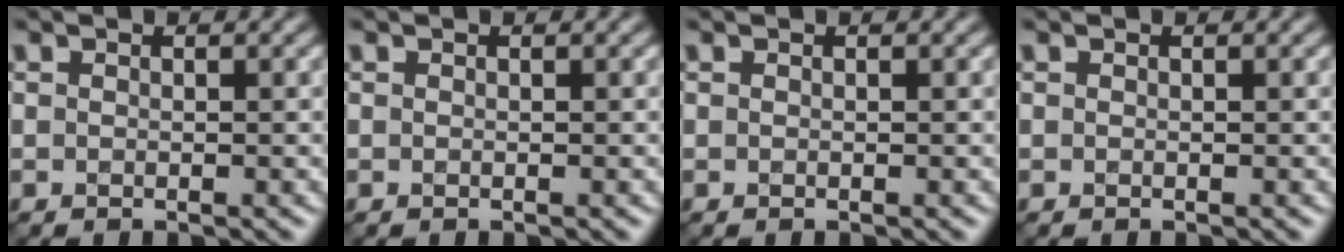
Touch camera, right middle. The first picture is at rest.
{"total": 0.0}
{"total": 0.0}
{"total": 0.0}